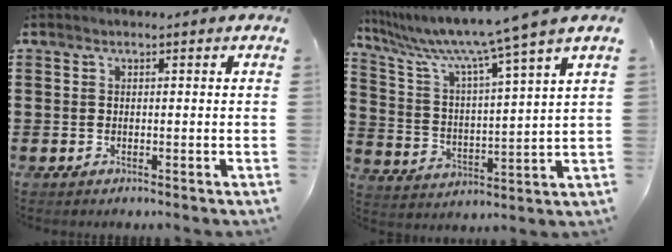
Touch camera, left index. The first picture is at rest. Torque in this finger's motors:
{"motor_torque": [2.14, 0.00, 1.05, 0.21]}